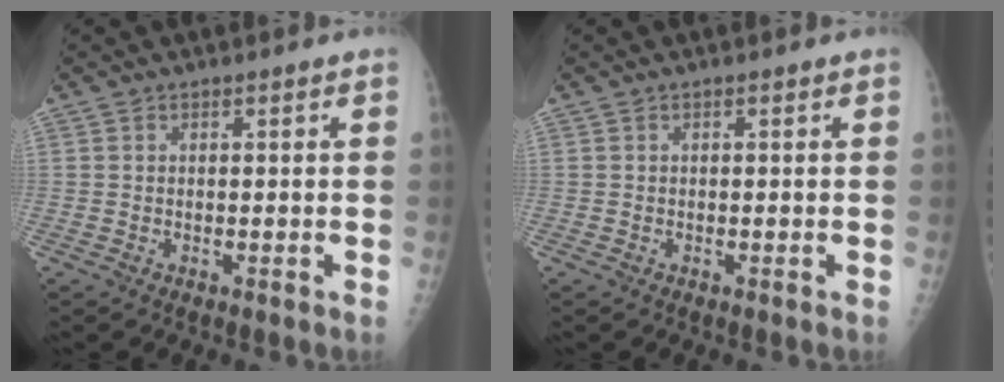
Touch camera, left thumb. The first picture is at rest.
{"total": 0.0}